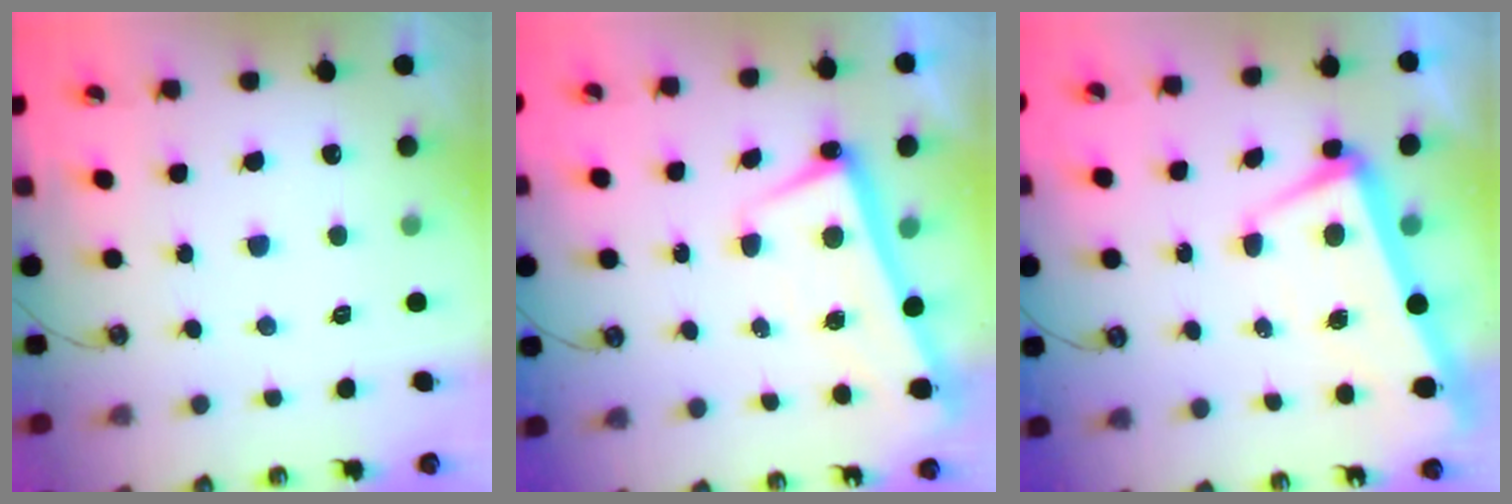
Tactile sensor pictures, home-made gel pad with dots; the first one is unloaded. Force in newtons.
{"total": 2.6, "press": 2.4, "slide": 0.8}
{"total": 0.9, "press": 0.4, "slide": 0.8}